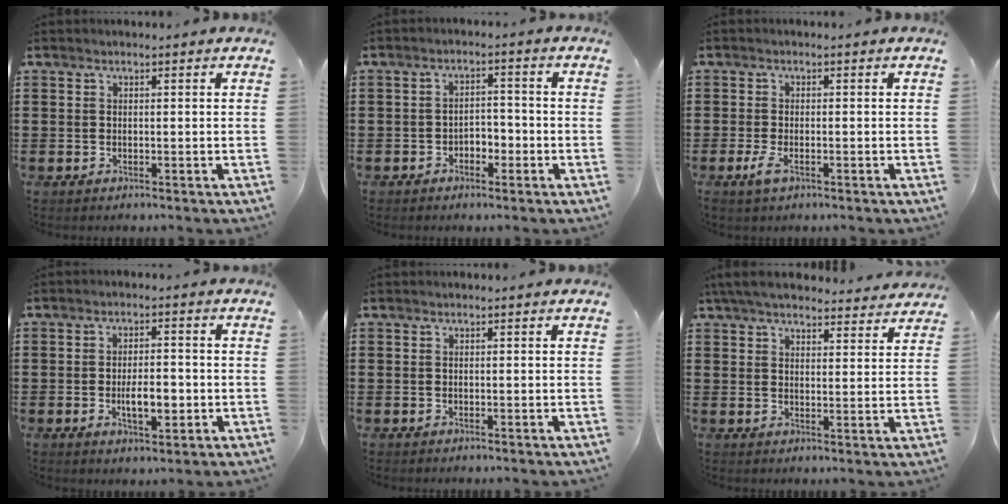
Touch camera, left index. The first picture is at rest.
{"total": 2.5, "force": [-1.8, 1.4, 0.8], "torque": [-0.022, 0.006, -0.041]}
{"total": 2.6, "force": [-1.1, 0.8, 2.2], "torque": [-0.058, -0.008, -0.025]}
{"total": 5.2, "force": [-1.2, 2.3, 4.5], "torque": [-0.071, 0.002, -0.023]}
{"total": 0.0}
{"total": 5.7, "force": [5.3, 0.9, 2.0], "torque": [-0.056, -0.019, 0.097]}